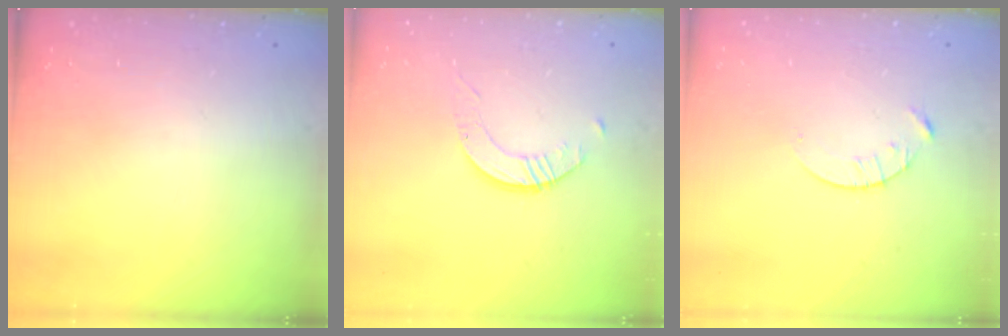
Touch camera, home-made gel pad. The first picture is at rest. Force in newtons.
{"total": 3.0, "press": 3.0, "slide": 0.2}
{"total": 4.3, "press": 4.2, "slide": 0.5}